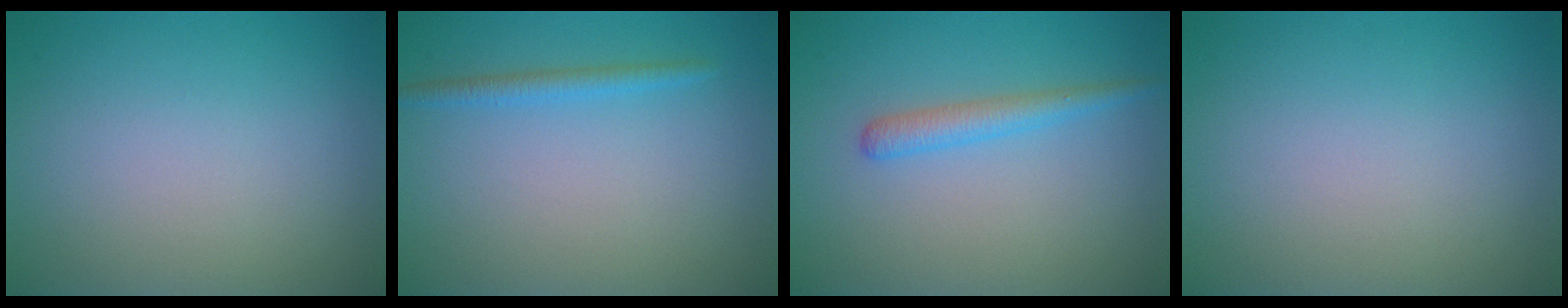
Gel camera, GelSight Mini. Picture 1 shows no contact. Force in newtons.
{"total": 1.5, "press": 1.5, "slide": 0.1}
{"total": 2.0, "press": 2.0, "slide": 0.1}
{"total": 0.0}